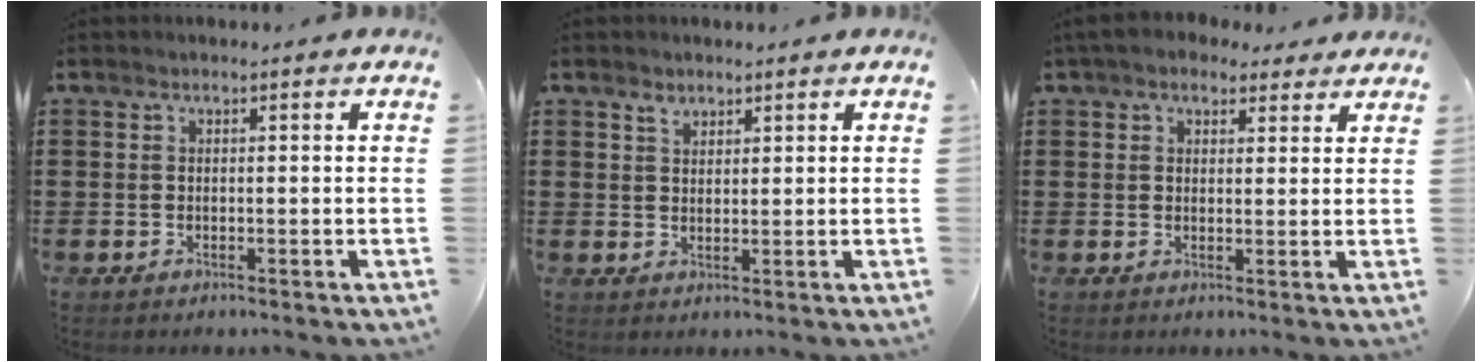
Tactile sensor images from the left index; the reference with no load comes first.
{"total": 1.7, "force": [1.3, 0.9, 0.6], "torque": [-0.006, -0.002, 0.024]}
{"total": 4.1, "force": [3.2, 2.1, 1.4], "torque": [-0.039, 0.003, 0.061]}